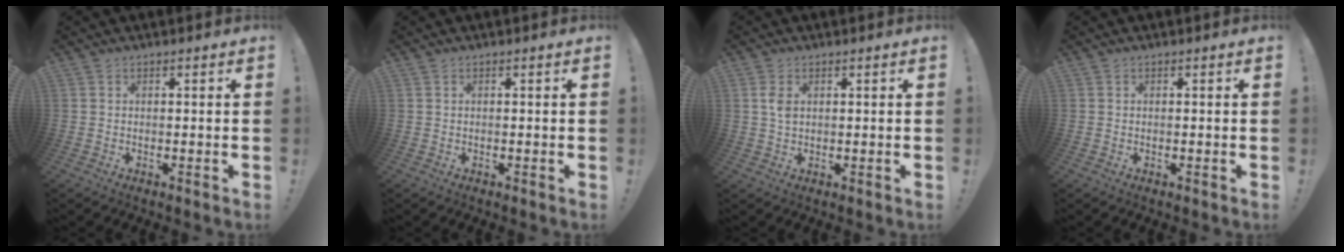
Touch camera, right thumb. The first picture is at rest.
{"total": 0.0}
{"total": 3.1, "force": [1.0, 1.8, 2.4], "torque": [-0.046, 0.005, 0.016]}
{"total": 0.0}